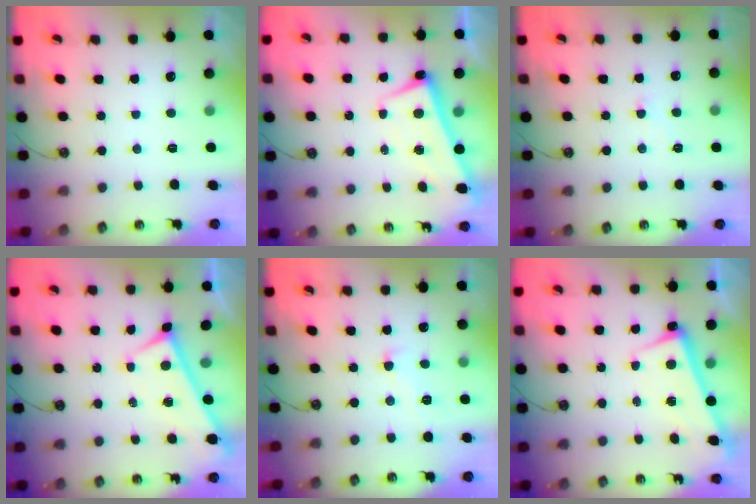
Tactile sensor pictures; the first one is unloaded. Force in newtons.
{"total": 2.7, "press": 2.6, "slide": 0.8}
{"total": 1.7, "press": 1.6, "slide": 0.5}
{"total": 0.0}
{"total": 1.3, "press": 1.3, "slide": 0.2}
{"total": 2.5, "press": 2.3, "slide": 1.0}